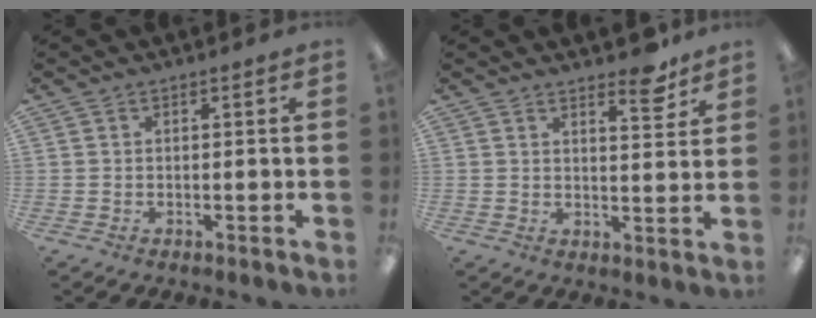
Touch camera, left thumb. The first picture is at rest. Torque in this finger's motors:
{"motor_torque": [0.06, 0.12, -0.29, 0.13, -0.01]}